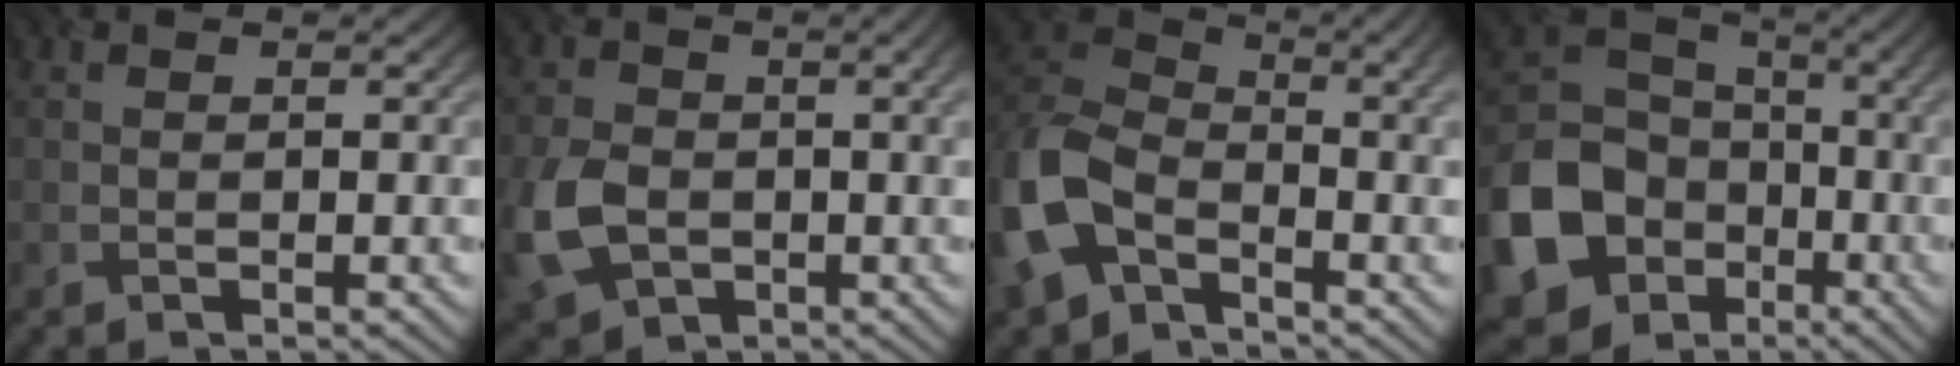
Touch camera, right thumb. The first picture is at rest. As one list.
[{"total": 9.0, "force": [-1.9, 6.0, 6.5], "torque": [-0.158, -0.024, -0.037]}, {"total": 12.1, "force": [-4.4, 7.1, 8.7], "torque": [-0.210, -0.011, -0.097]}, {"total": 14.9, "force": [-5.7, 11.7, 7.3], "torque": [-0.202, -0.038, -0.115]}]